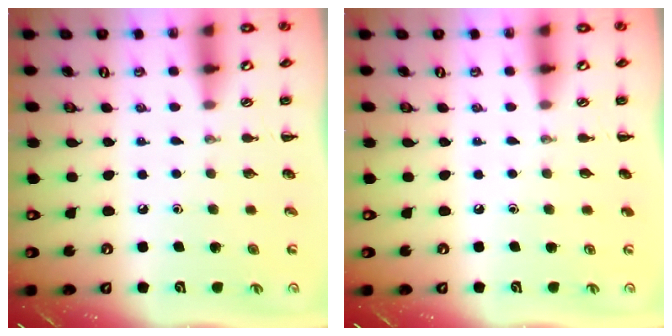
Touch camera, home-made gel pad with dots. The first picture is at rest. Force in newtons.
{"total": 0.0}